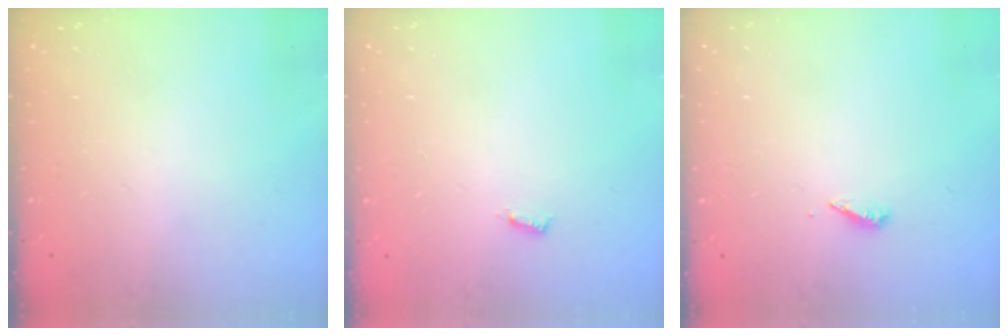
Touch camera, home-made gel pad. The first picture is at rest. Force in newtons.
{"total": 3.1, "press": 3.1, "slide": 0.2}
{"total": 2.8, "press": 2.8, "slide": 0.2}